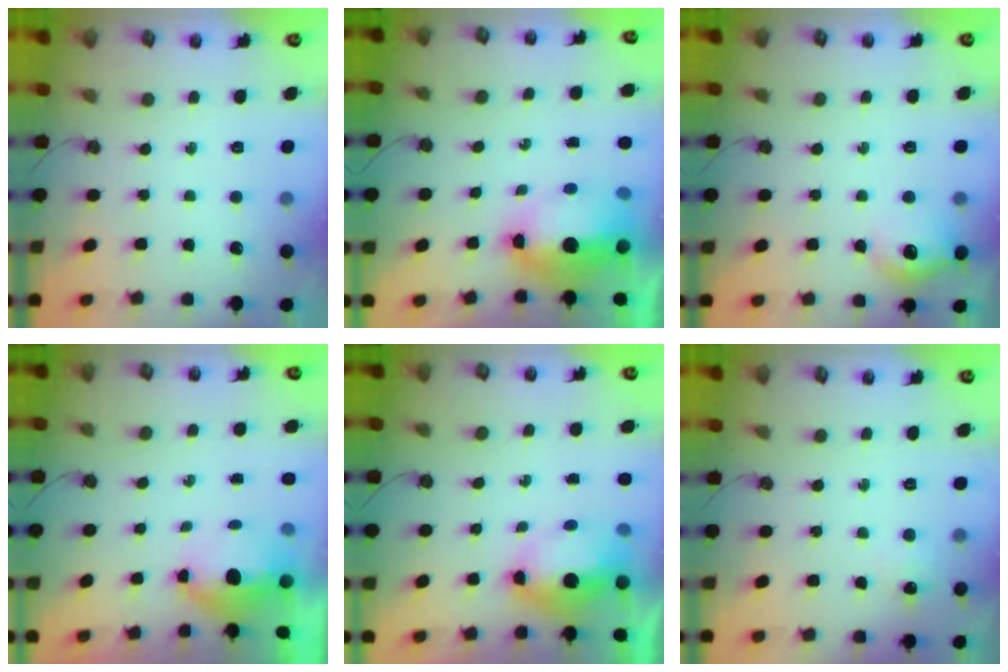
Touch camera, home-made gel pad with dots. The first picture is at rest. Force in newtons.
{"total": 12.3, "press": 12.1, "slide": 1.9}
{"total": 12.7, "press": 12.7, "slide": 1.0}
{"total": 11.3, "press": 6.0, "slide": 9.6}
{"total": 7.8, "press": 7.7, "slide": 1.4}
{"total": 5.6, "press": 5.6, "slide": 0.8}